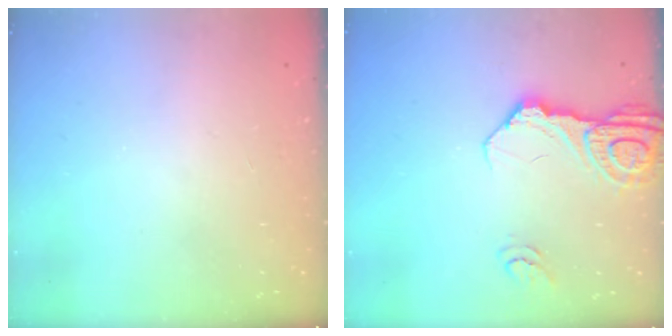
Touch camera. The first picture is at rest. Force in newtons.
{"total": 13.2, "press": 13.2, "slide": 1.4}